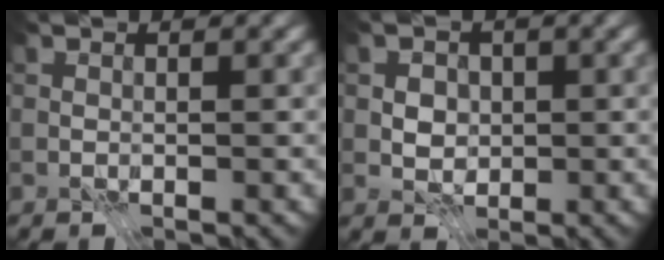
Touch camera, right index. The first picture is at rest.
{"total": 2.6, "force": [-0.1, 2.1, 1.5], "torque": [-0.017, 0.008, -0.008]}